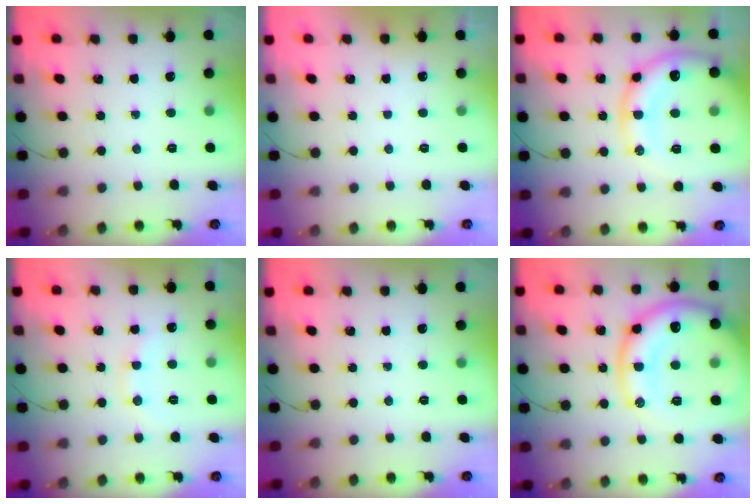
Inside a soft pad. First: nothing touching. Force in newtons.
{"total": 3.0, "press": 3.0, "slide": 0.1}
{"total": 15.1, "press": 14.9, "slide": 2.4}
{"total": 7.8, "press": 7.7, "slide": 1.5}
{"total": 0.0}
{"total": 23.6, "press": 23.5, "slide": 2.8}